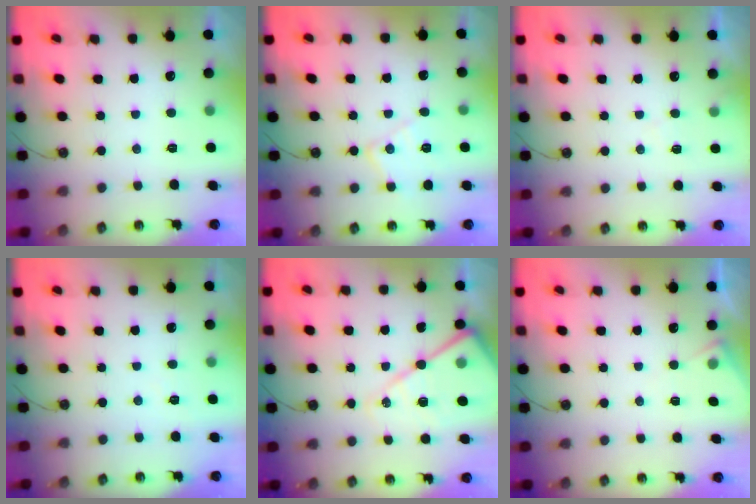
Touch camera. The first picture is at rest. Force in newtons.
{"total": 9.6, "press": 9.6, "slide": 0.6}
{"total": 4.5, "press": 4.4, "slide": 0.6}
{"total": 3.5, "press": 3.5, "slide": 0.5}
{"total": 16.4, "press": 16.4, "slide": 1.4}
{"total": 4.9, "press": 4.9, "slide": 0.7}